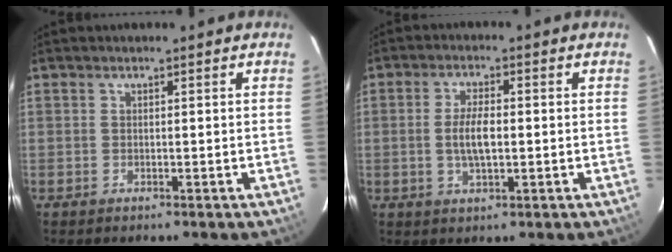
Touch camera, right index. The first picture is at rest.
{"total": 5.4, "force": [-0.4, 1.9, 5.1], "torque": [-0.098, 0.001, -0.005]}